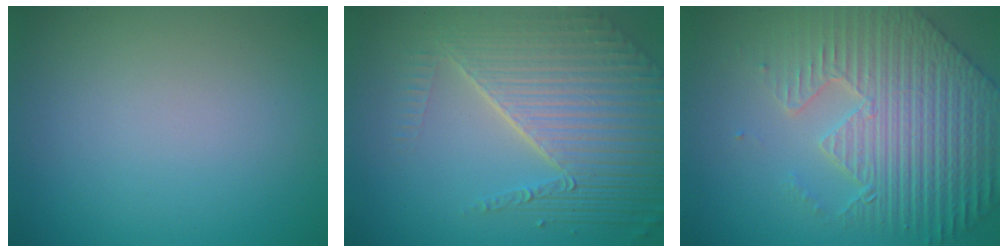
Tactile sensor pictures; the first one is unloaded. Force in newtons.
{"total": 8.9, "press": 5.8, "slide": 6.7}
{"total": 7.8, "press": 6.3, "slide": 4.7}